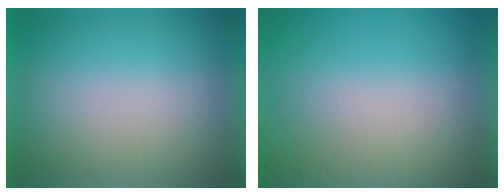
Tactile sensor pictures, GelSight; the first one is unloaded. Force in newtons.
{"total": 5.0}